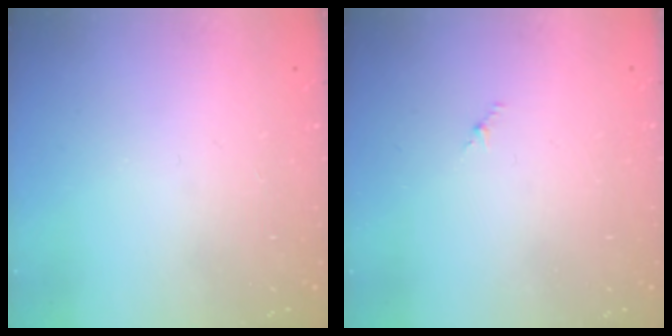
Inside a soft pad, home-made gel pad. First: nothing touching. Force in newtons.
{"total": 1.2, "press": 1.1, "slide": 0.6}